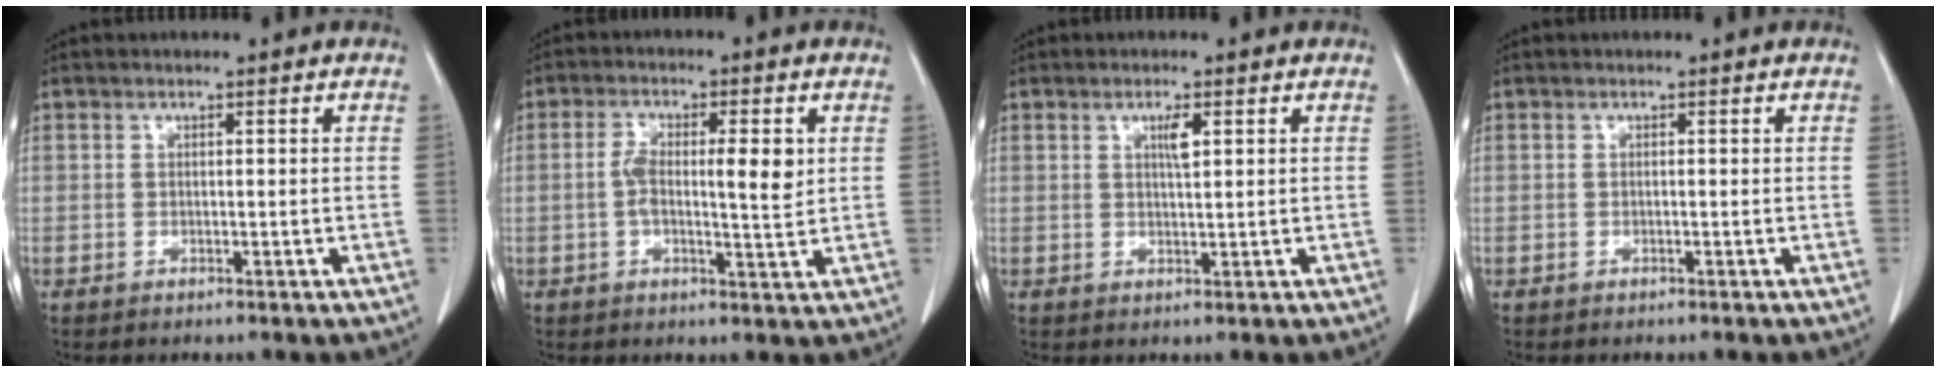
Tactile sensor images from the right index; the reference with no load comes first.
{"total": 7.3, "force": [0.8, 1.9, 7.0], "torque": [-0.124, 0.009, 0.012]}
{"total": 2.2, "force": [0.9, 0.3, 2.0], "torque": [-0.035, -0.001, 0.015]}
{"total": 0.0}